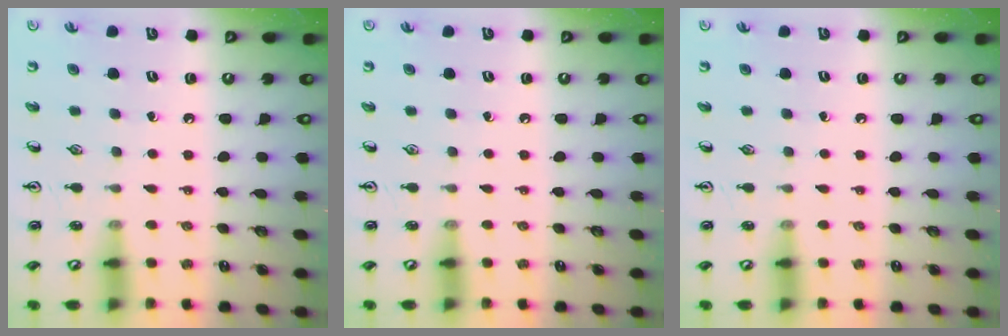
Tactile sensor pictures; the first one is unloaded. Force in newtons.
{"total": 0.0}
{"total": 0.0}